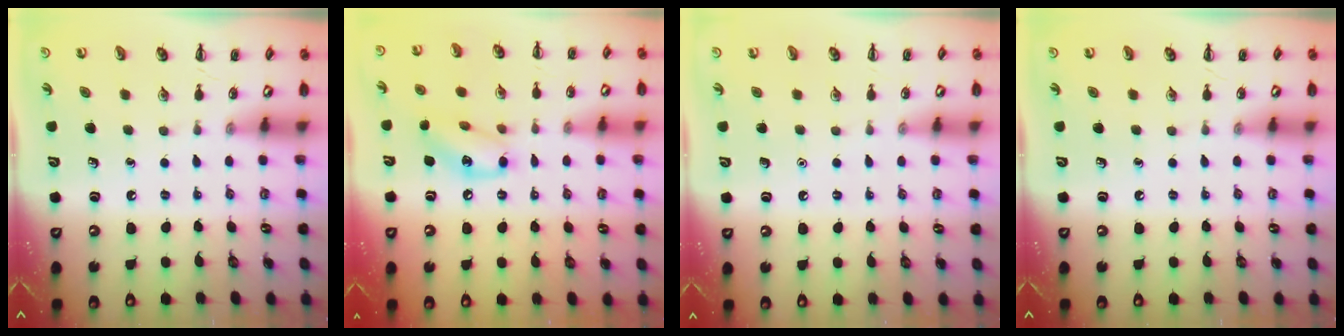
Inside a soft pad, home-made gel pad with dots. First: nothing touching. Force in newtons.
{"total": 11.4, "press": 11.2, "slide": 1.9}
{"total": 1.5, "press": 1.5, "slide": 0.1}
{"total": 0.0}